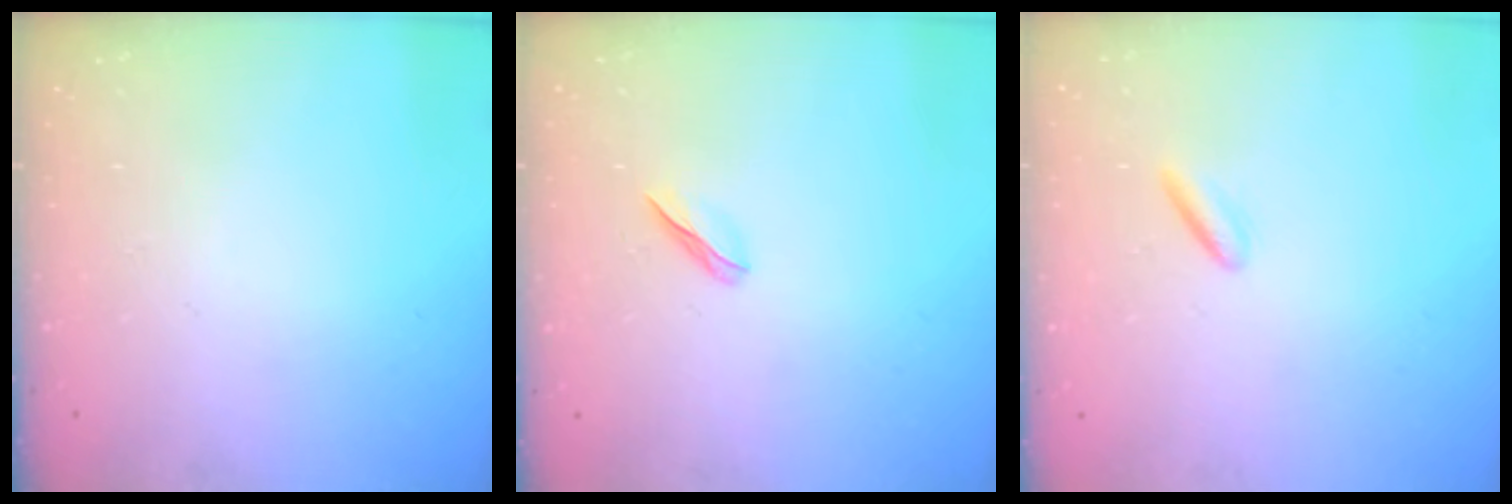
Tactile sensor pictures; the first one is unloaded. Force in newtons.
{"total": 3.0, "press": 2.8, "slide": 1.0}
{"total": 1.3, "press": 1.2, "slide": 0.5}